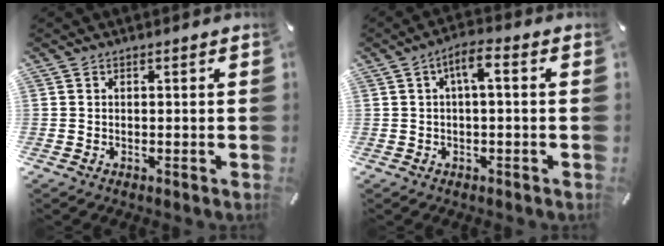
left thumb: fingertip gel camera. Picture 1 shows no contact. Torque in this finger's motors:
{"motor_torque": [0.10, -0.13, 0.66, 0.09, 0.07]}